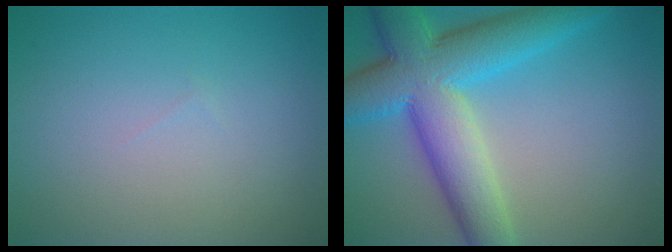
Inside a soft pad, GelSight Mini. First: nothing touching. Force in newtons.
{"total": 10.4, "press": 10.4, "slide": 0.4}